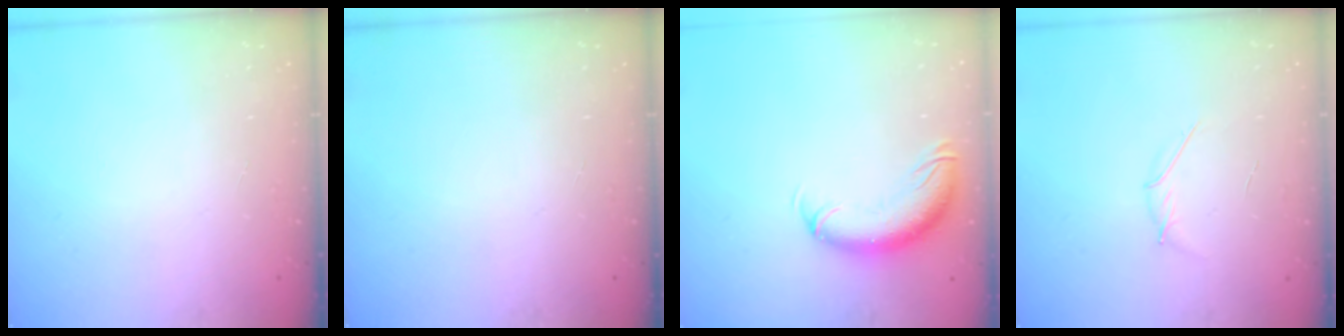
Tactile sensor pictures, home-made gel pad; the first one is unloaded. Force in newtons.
{"total": 0.0}
{"total": 11.2, "press": 10.8, "slide": 2.9}
{"total": 3.6, "press": 3.5, "slide": 0.9}